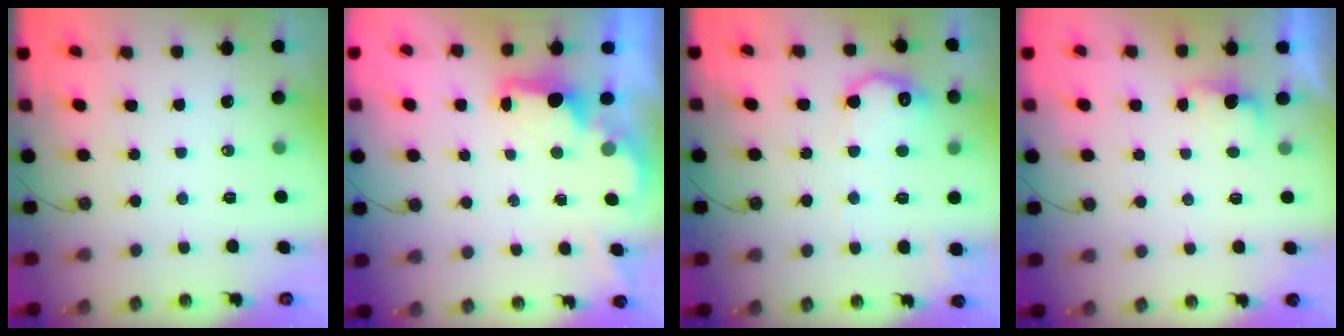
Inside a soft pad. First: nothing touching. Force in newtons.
{"total": 1.8, "press": 1.7, "slide": 0.8}
{"total": 12.0, "press": 12.0, "slide": 0.5}
{"total": 2.0, "press": 1.7, "slide": 0.9}